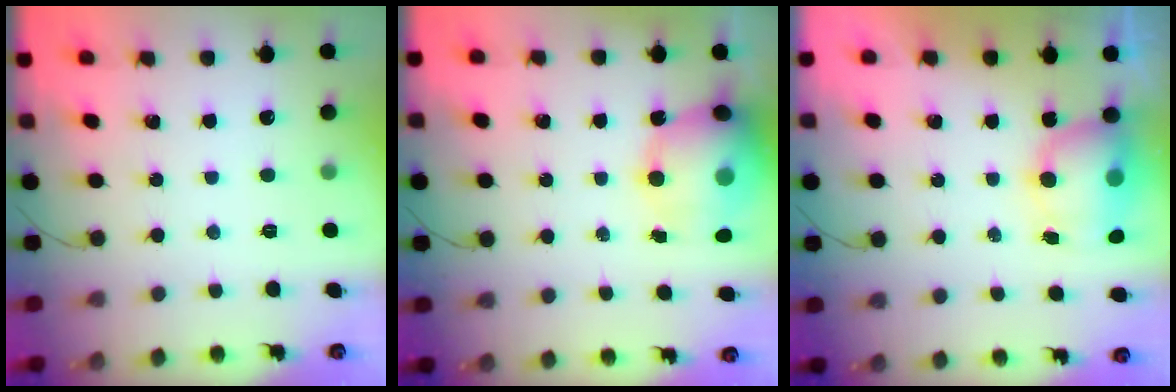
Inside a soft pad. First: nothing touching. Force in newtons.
{"total": 14.9, "press": 14.5, "slide": 3.3}
{"total": 7.5, "press": 7.4, "slide": 1.6}